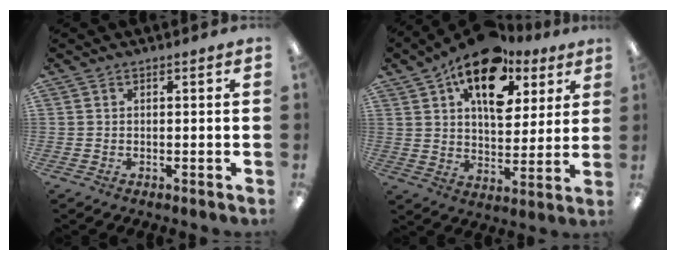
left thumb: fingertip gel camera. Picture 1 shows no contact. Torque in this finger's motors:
{"motor_torque": [1.21, 2.50, 1.35, -1.42, 0.17]}